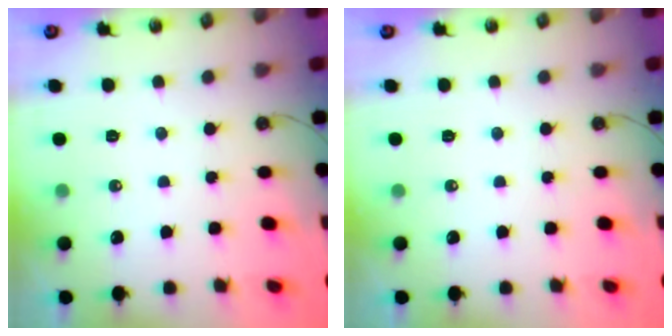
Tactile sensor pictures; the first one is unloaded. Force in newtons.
{"total": 0.0}